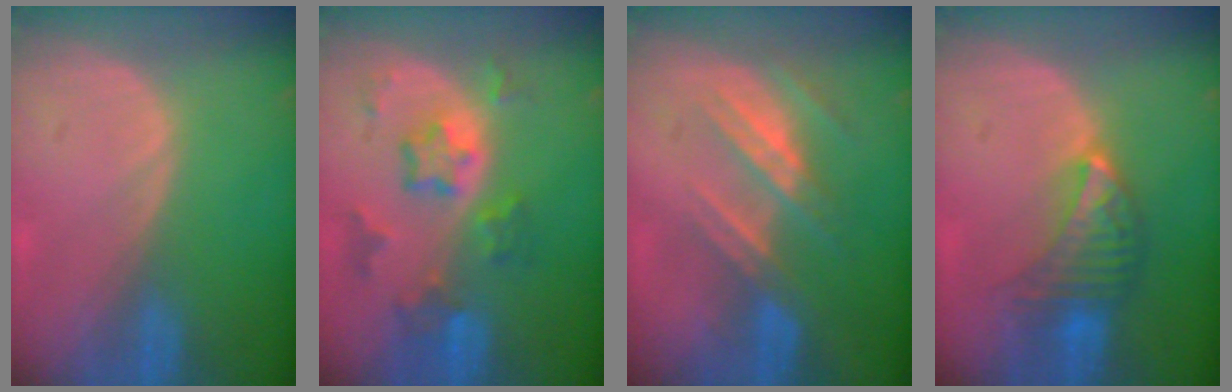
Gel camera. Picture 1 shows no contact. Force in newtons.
{"total": 7.4, "press": 6.6, "slide": 3.3}
{"total": 7.4, "press": 6.5, "slide": 3.5}
{"total": 6.8, "press": 6.3, "slide": 2.6}